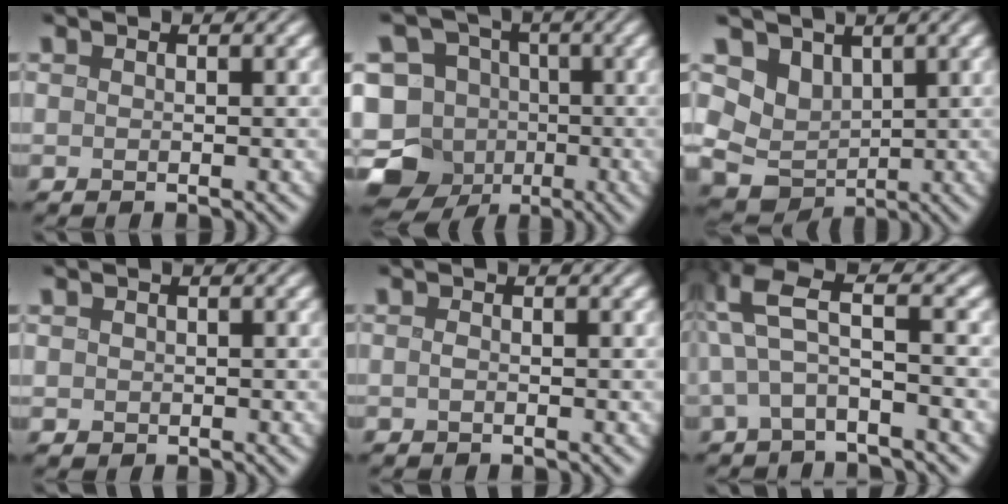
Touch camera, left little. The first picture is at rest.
{"total": 11.6, "force": [-5.2, 9.8, 3.4], "torque": [-0.070, -0.009, -0.092]}
{"total": 3.7, "force": [1.7, 3.0, 1.5], "torque": [-0.031, -0.011, 0.027]}
{"total": 0.7, "force": [0.0, 0.7, 0.2], "torque": [0.000, -0.002, -0.001]}
{"total": 0.6, "force": [-0.3, 0.3, 0.5], "torque": [-0.013, -0.001, -0.006]}
{"total": 5.5, "force": [0.8, 1.4, 5.2], "torque": [-0.110, 0.013, 0.006]}